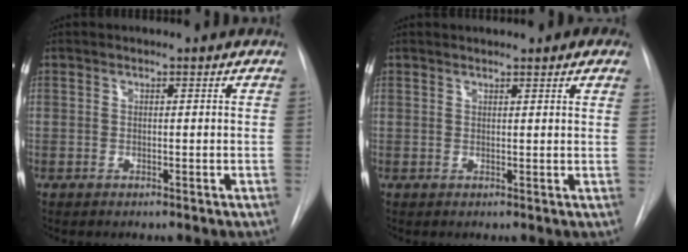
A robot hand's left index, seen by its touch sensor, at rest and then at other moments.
{"total": 6.5, "force": [5.2, 1.3, 3.6], "torque": [-0.047, 0.016, 0.052]}